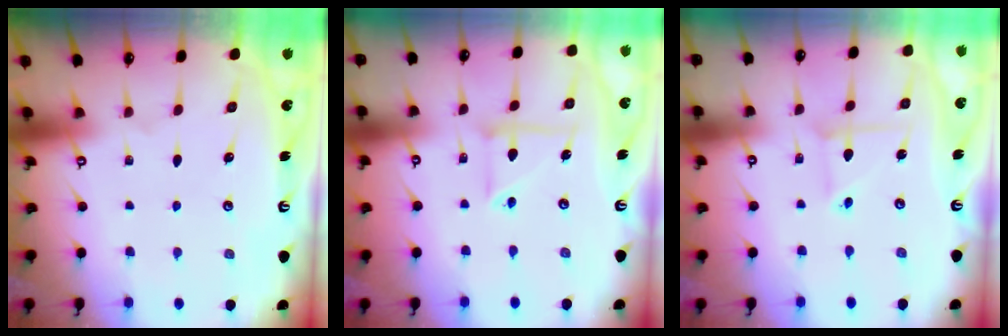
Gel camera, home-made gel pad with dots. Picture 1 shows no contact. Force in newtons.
{"total": 5.6, "press": 5.6, "slide": 0.5}
{"total": 3.4, "press": 3.4, "slide": 0.3}